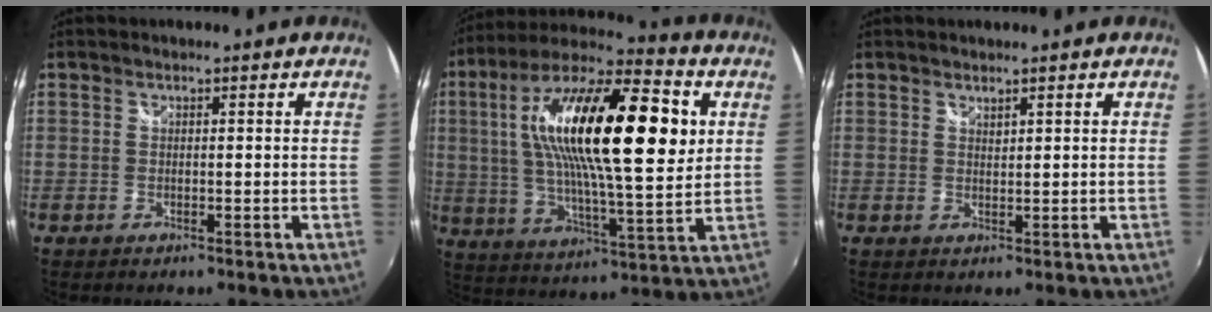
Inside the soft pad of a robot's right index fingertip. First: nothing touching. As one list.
[{"total": 27.0, "force": [6.4, 7.5, 25.2], "torque": [-0.453, 0.026, 0.096]}, {"total": 1.0, "force": [1.0, 0.2, 0.2], "torque": [-0.002, 0.000, 0.017]}]